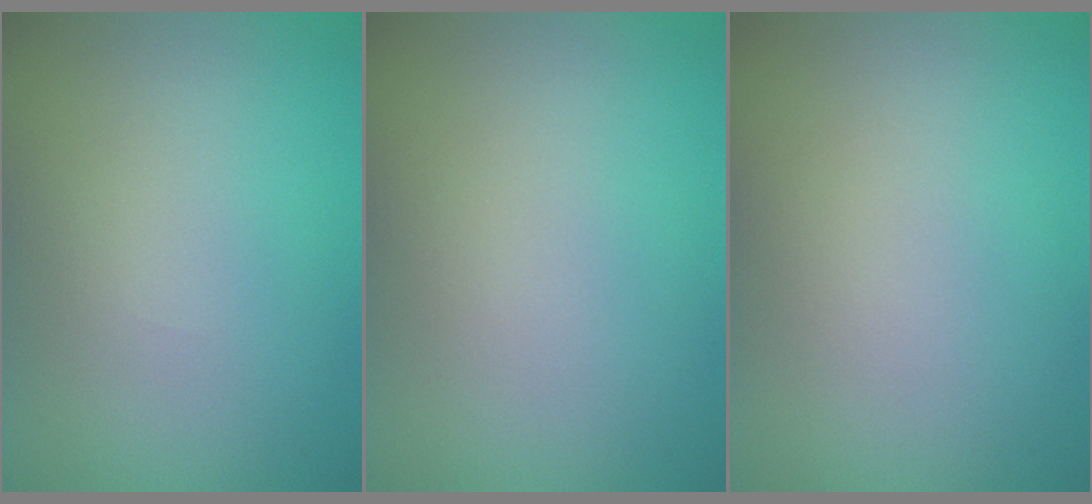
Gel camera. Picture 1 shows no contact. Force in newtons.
{"total": 0.0}
{"total": 0.0}